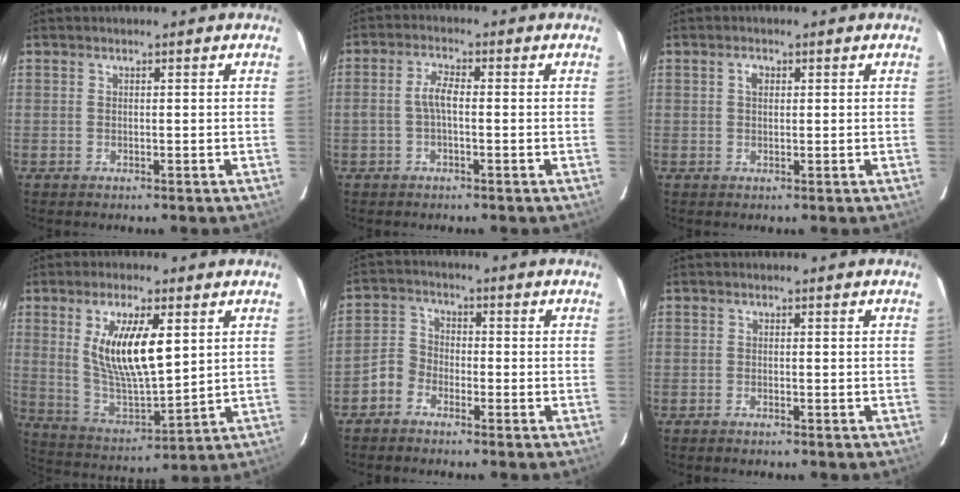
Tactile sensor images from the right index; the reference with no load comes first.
{"total": 3.4, "force": [-0.6, 1.1, 3.2], "torque": [-0.067, 0.010, -0.012]}
{"total": 1.6, "force": [0.5, 1.1, 1.0], "torque": [-0.018, 0.007, 0.007]}
{"total": 14.4, "force": [4.2, 4.9, 12.9], "torque": [-0.241, -0.006, 0.091]}
{"total": 4.3, "force": [-2.9, 3.1, 0.9], "torque": [-0.016, 0.019, -0.062]}
{"total": 0.8, "force": [-0.7, 0.2, 0.3], "torque": [-0.010, 0.000, -0.016]}